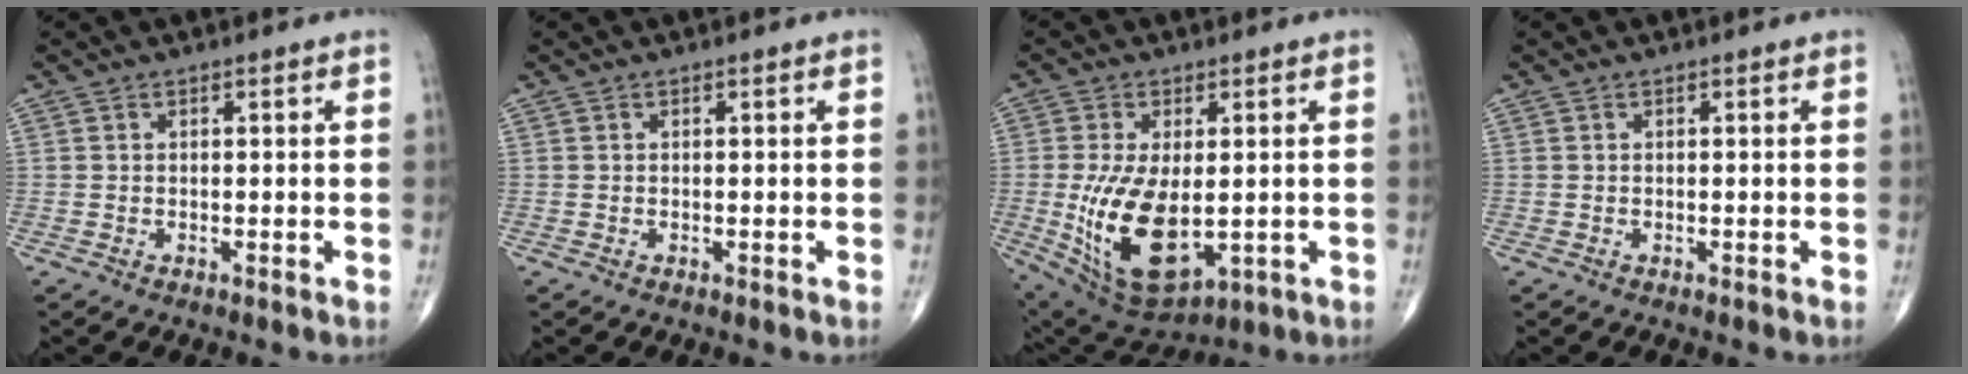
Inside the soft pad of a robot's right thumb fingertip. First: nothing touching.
{"total": 0.0}
{"total": 16.0, "force": [-1.8, 8.2, 13.6], "torque": [-0.256, -0.020, -0.004]}
{"total": 0.0}